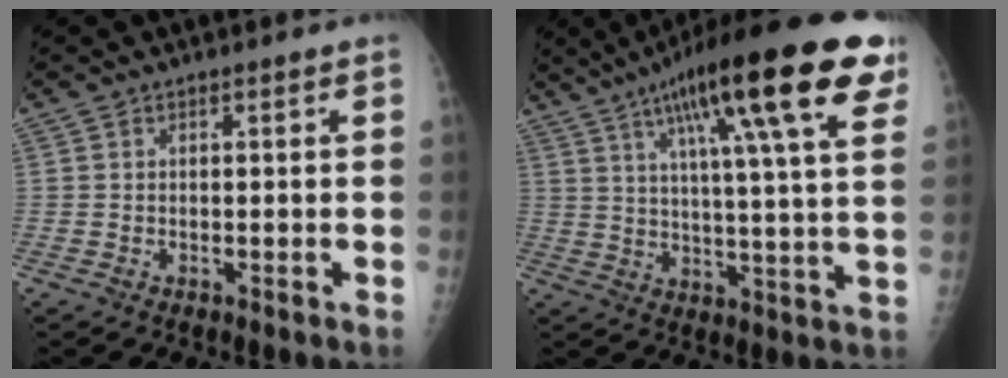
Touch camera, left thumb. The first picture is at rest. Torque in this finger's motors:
{"motor_torque": [0.63, 0.95, 1.84, -0.92, 0.40]}